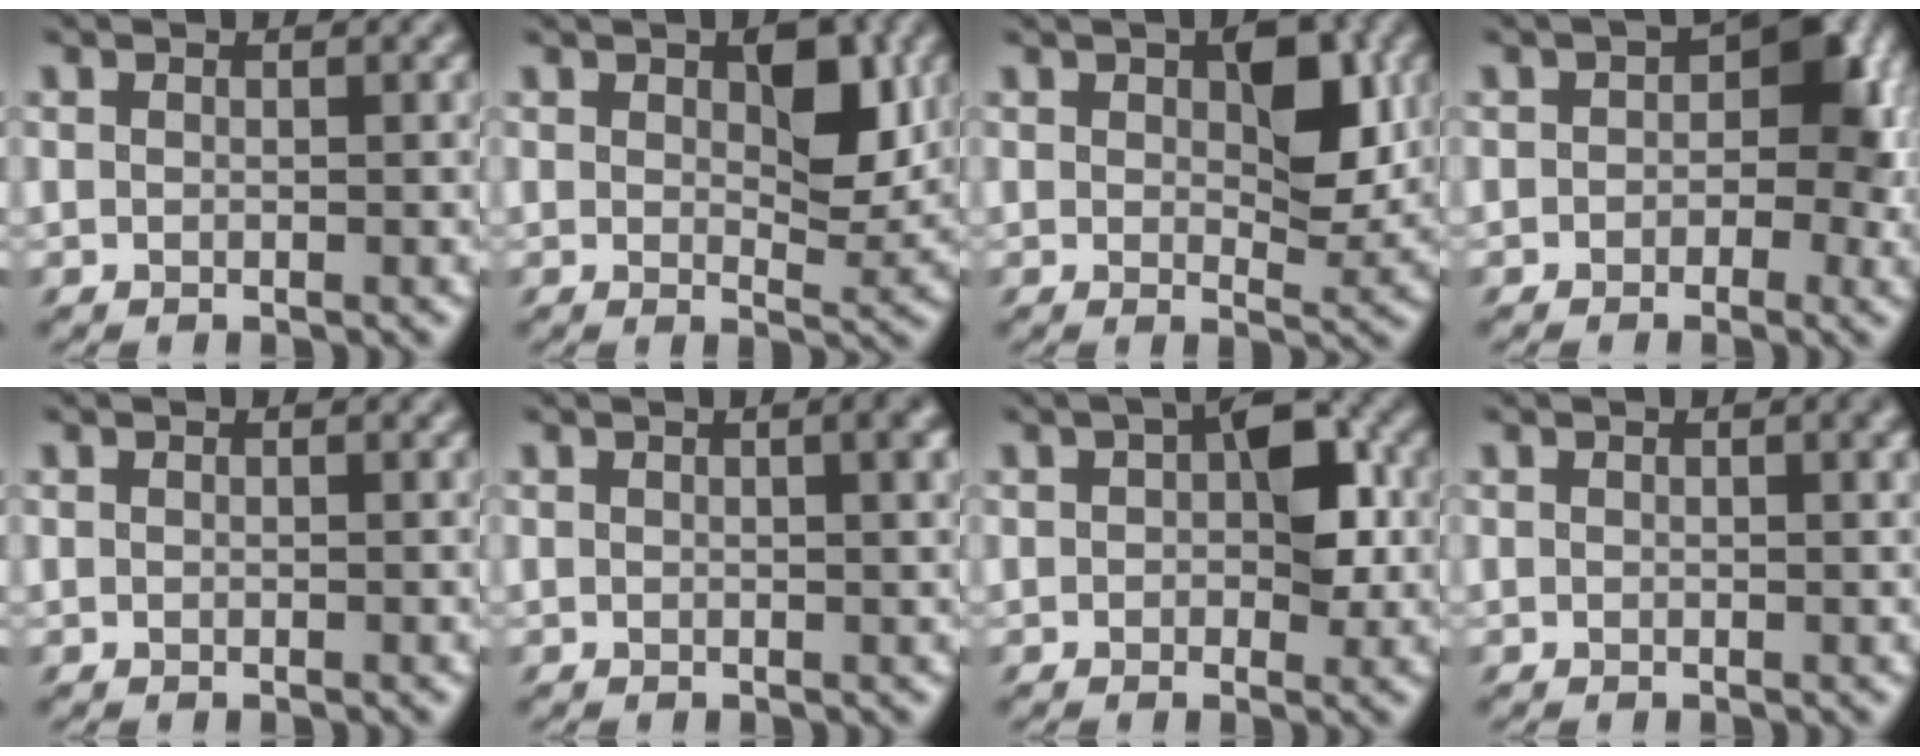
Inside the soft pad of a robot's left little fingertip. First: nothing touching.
{"total": 5.9, "force": [2.0, 3.2, 4.6], "torque": [-0.081, -0.007, 0.034]}
{"total": 6.4, "force": [1.9, 3.5, 5.0], "torque": [-0.087, -0.005, 0.034]}
{"total": 8.1, "force": [0.0, 5.3, 6.2], "torque": [-0.098, -0.010, -0.010]}
{"total": 0.0}
{"total": 4.2, "force": [1.5, 1.9, 3.5], "torque": [-0.058, 0.005, 0.031]}
{"total": 6.4, "force": [0.5, 3.6, 5.2], "torque": [-0.088, 0.005, 0.000]}
{"total": 2.4, "force": [0.9, 1.2, 1.8], "torque": [-0.034, 0.000, 0.018]}